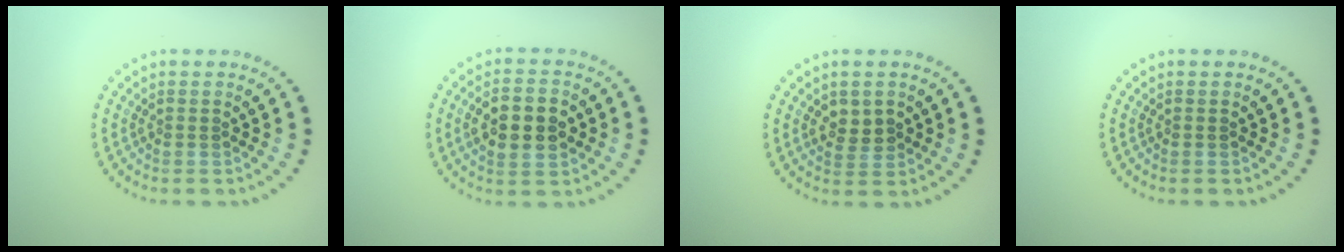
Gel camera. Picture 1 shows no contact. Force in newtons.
{"total": 5.2, "press": 5.2, "slide": 0.2}
{"total": 2.1, "press": 2.1, "slide": 0.4}
{"total": 0.0}